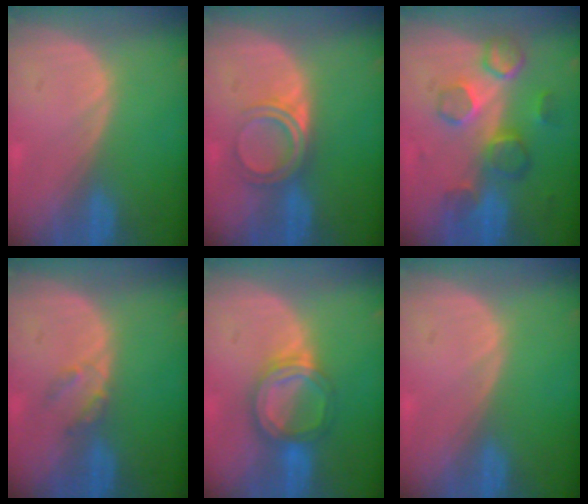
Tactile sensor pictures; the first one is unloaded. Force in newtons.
{"total": 4.7, "press": 4.2, "slide": 2.1}
{"total": 8.4, "press": 7.7, "slide": 3.4}
{"total": 2.2, "press": 2.1, "slide": 0.4}
{"total": 6.5, "press": 5.8, "slide": 3.0}
{"total": 0.0}